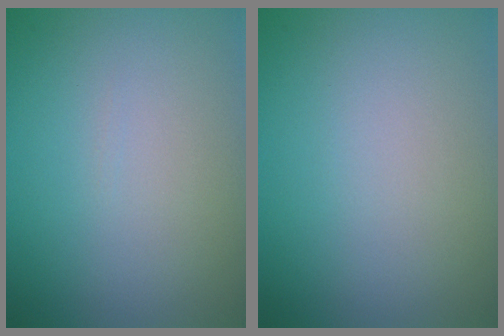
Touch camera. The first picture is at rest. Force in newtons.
{"total": 0.0}